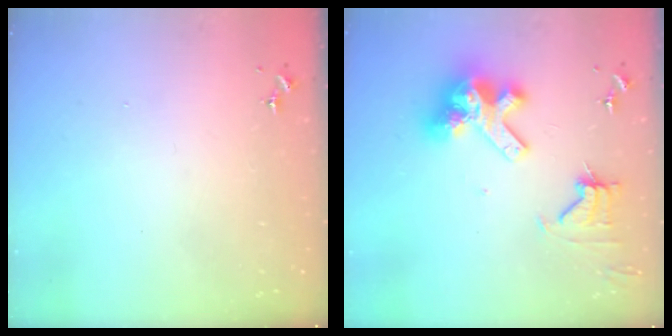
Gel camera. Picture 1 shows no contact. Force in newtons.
{"total": 15.4, "press": 15.3, "slide": 1.7}